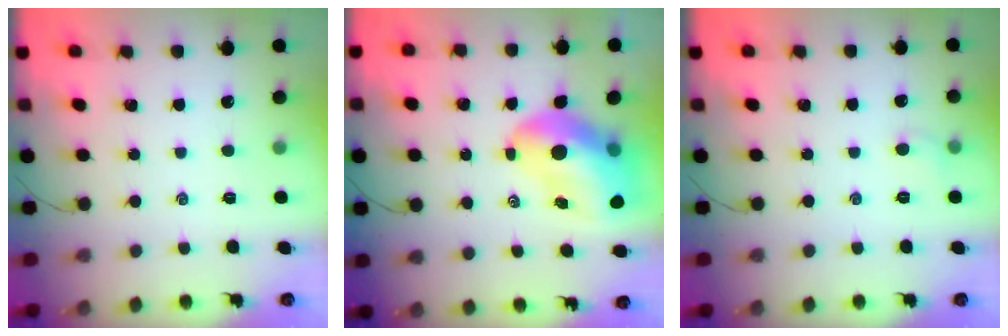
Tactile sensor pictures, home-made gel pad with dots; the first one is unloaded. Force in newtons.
{"total": 14.5, "press": 13.9, "slide": 4.1}
{"total": 3.7, "press": 3.5, "slide": 1.2}